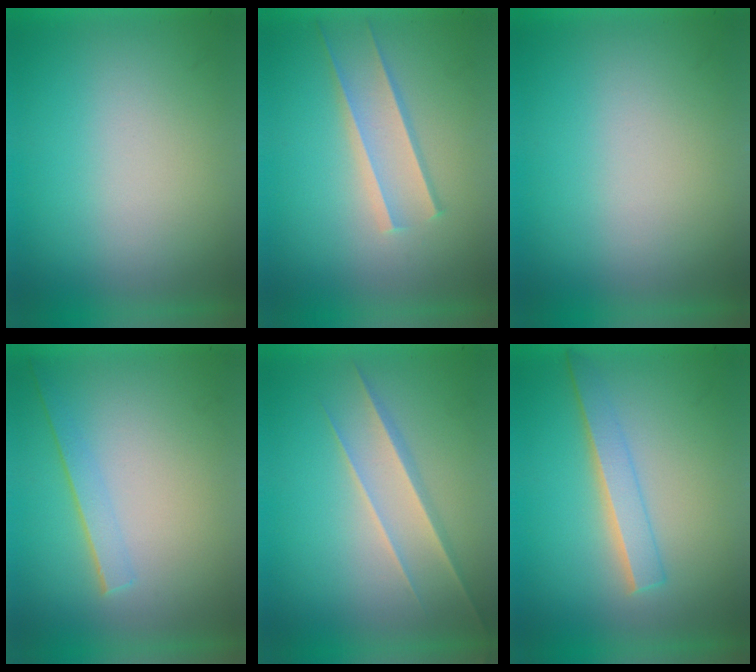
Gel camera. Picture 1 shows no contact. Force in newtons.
{"total": 1.7}
{"total": 0.0}
{"total": 1.4}
{"total": 1.5}
{"total": 2.1}